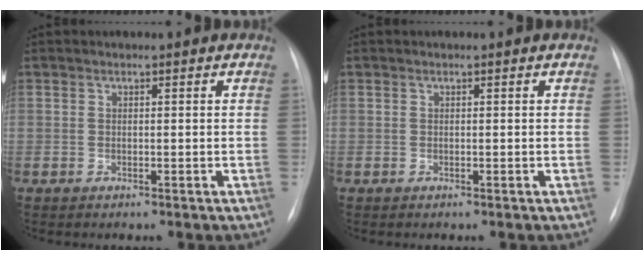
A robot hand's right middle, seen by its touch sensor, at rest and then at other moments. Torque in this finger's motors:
{"motor_torque": [-0.39, -0.26, 0.03, 0.01]}